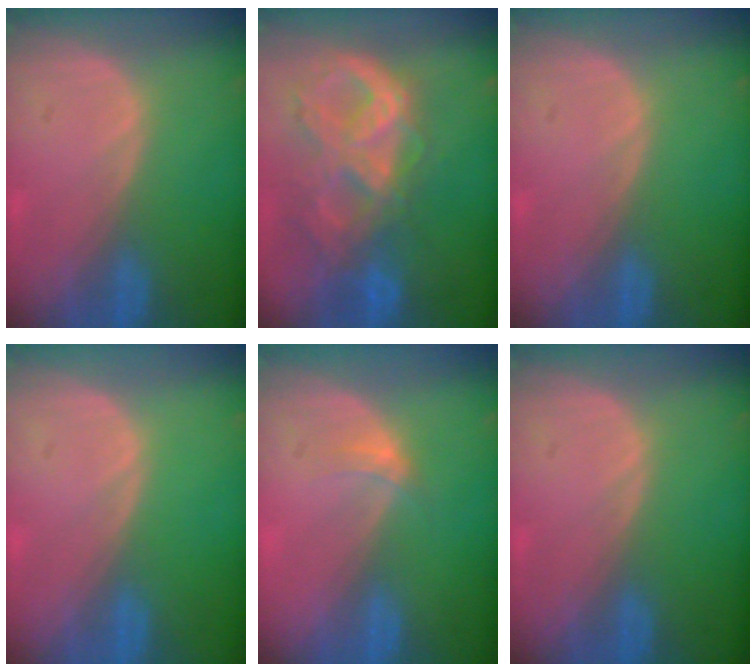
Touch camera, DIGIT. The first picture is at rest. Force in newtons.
{"total": 10.5, "press": 8.9, "slide": 5.7}
{"total": 0.0}
{"total": 0.0}
{"total": 1.9, "press": 1.5, "slide": 1.1}
{"total": 0.0}